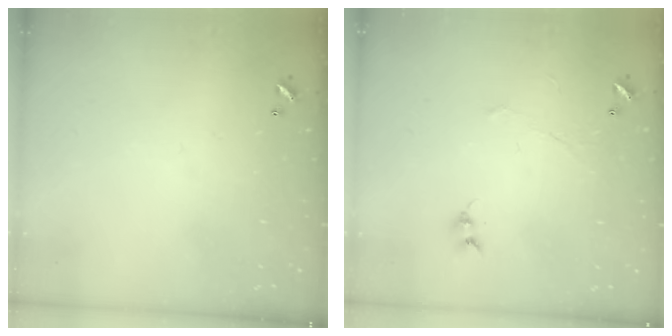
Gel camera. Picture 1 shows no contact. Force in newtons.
{"total": 0.7, "press": 0.5, "slide": 0.5}